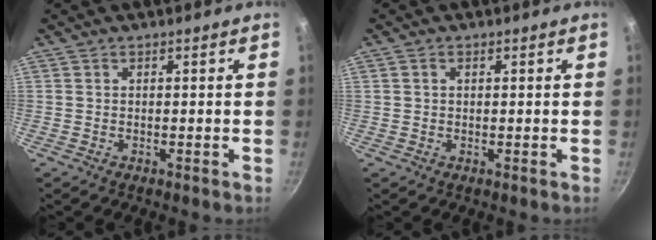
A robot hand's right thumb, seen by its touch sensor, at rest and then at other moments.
{"total": 1.0, "force": [0.3, 0.8, 0.6], "torque": [-0.008, 0.004, 0.005]}